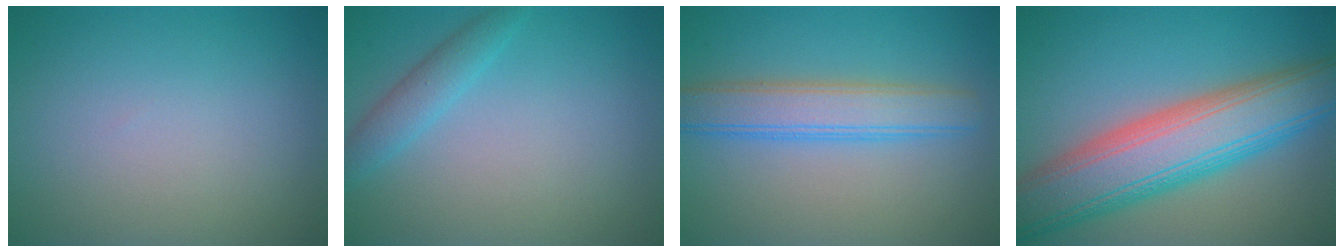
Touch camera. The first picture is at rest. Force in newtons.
{"total": 2.2, "press": 2.2, "slide": 0.1}
{"total": 4.6, "press": 4.6, "slide": 0.1}
{"total": 10.6, "press": 10.6, "slide": 0.5}